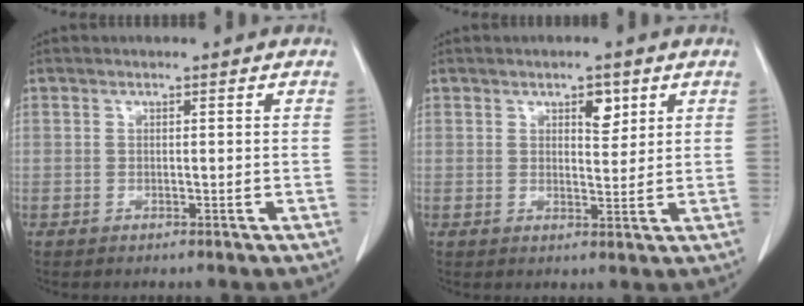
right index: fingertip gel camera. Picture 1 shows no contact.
{"total": 3.2, "force": [1.7, 1.4, 2.3], "torque": [-0.031, -0.003, 0.027]}